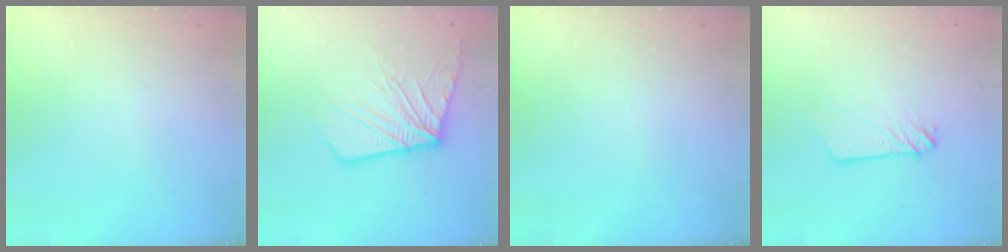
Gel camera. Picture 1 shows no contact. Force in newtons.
{"total": 12.5, "press": 12.4, "slide": 1.7}
{"total": 0.0}
{"total": 3.3, "press": 3.3, "slide": 0.3}